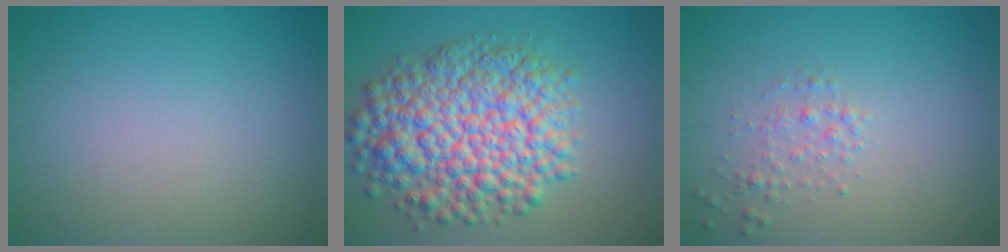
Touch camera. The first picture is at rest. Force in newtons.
{"total": 10.5, "press": 10.5, "slide": 0.3}
{"total": 1.4, "press": 1.4, "slide": 0.1}